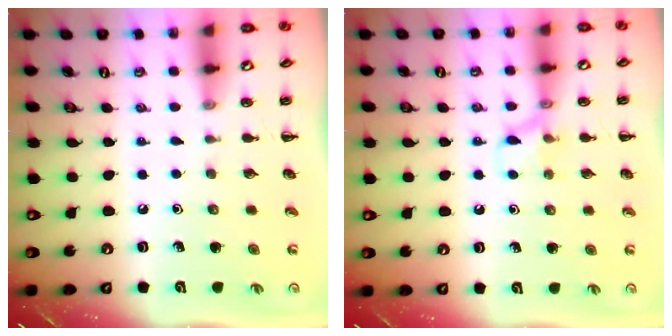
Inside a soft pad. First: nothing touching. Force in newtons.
{"total": 7.6, "press": 7.5, "slide": 1.1}